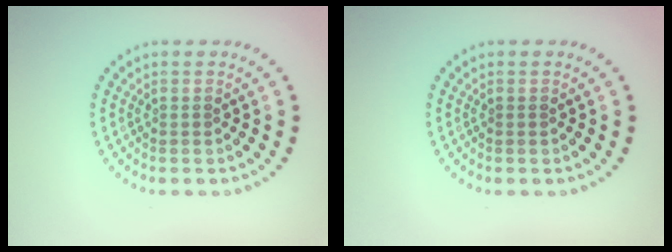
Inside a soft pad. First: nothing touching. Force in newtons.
{"total": 0.0}